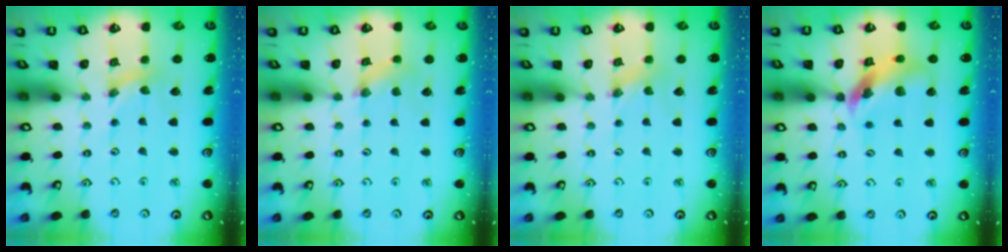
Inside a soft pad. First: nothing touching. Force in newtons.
{"total": 2.5, "press": 2.5, "slide": 0.3}
{"total": 0.0}
{"total": 13.2, "press": 13.0, "slide": 1.8}